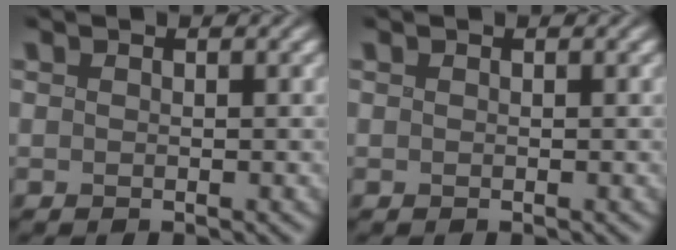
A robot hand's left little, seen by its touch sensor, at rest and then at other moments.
{"total": 0.0}